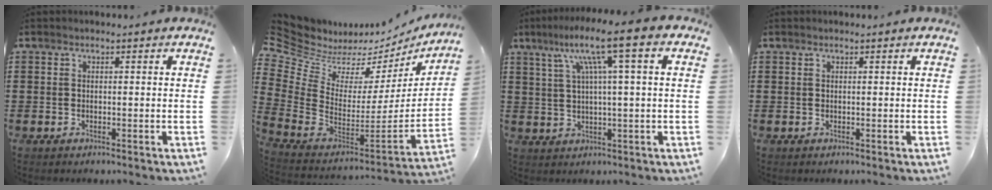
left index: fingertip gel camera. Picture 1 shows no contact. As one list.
[{"total": 5.2, "force": [4.7, 2.2, 0.1], "torque": [-0.051, -0.061, 0.080]}, {"total": 9.9, "force": [3.9, 0.3, 9.1], "torque": [-0.183, 0.001, 0.059]}, {"total": 0.0}]